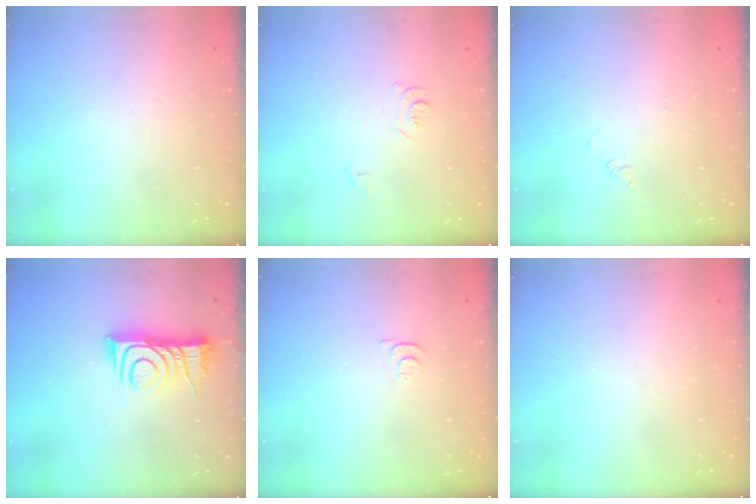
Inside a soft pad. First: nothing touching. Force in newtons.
{"total": 5.6, "press": 5.6, "slide": 0.7}
{"total": 2.7, "press": 2.7, "slide": 0.4}
{"total": 10.8, "press": 10.8, "slide": 0.2}
{"total": 6.3, "press": 6.3, "slide": 0.7}
{"total": 0.0}